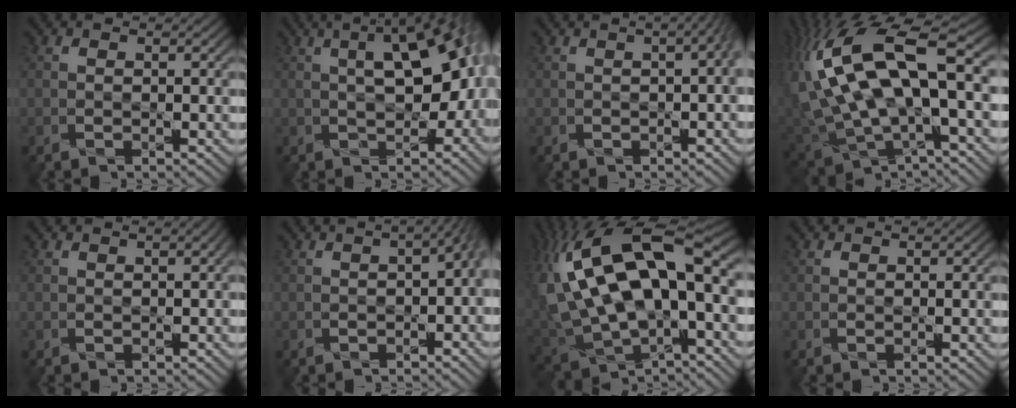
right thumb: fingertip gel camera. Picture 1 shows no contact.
{"total": 11.8, "force": [0.9, 5.4, 10.5], "torque": [-0.148, -0.010, 0.015]}
{"total": 4.4, "force": [-0.9, 1.6, 4.0], "torque": [-0.047, -0.012, 0.000]}
{"total": 17.9, "force": [5.2, 7.6, 15.4], "torque": [-0.354, 0.000, 0.101]}
{"total": 1.5, "force": [-0.4, 0.8, 1.2], "torque": [-0.012, -0.007, -0.001]}
{"total": 5.8, "force": [-1.8, 3.0, 4.7], "torque": [-0.059, -0.027, -0.016]}
{"total": 19.9, "force": [5.9, 9.5, 16.4], "torque": [-0.371, 0.007, 0.120]}
{"total": 0.0}